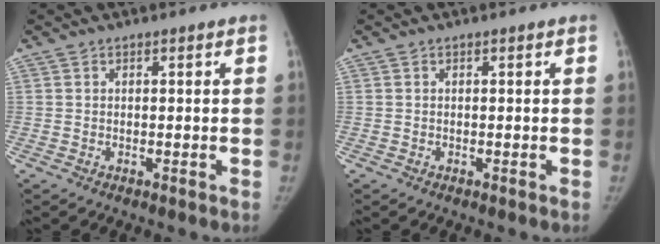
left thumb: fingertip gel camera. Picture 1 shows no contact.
{"total": 0.0}